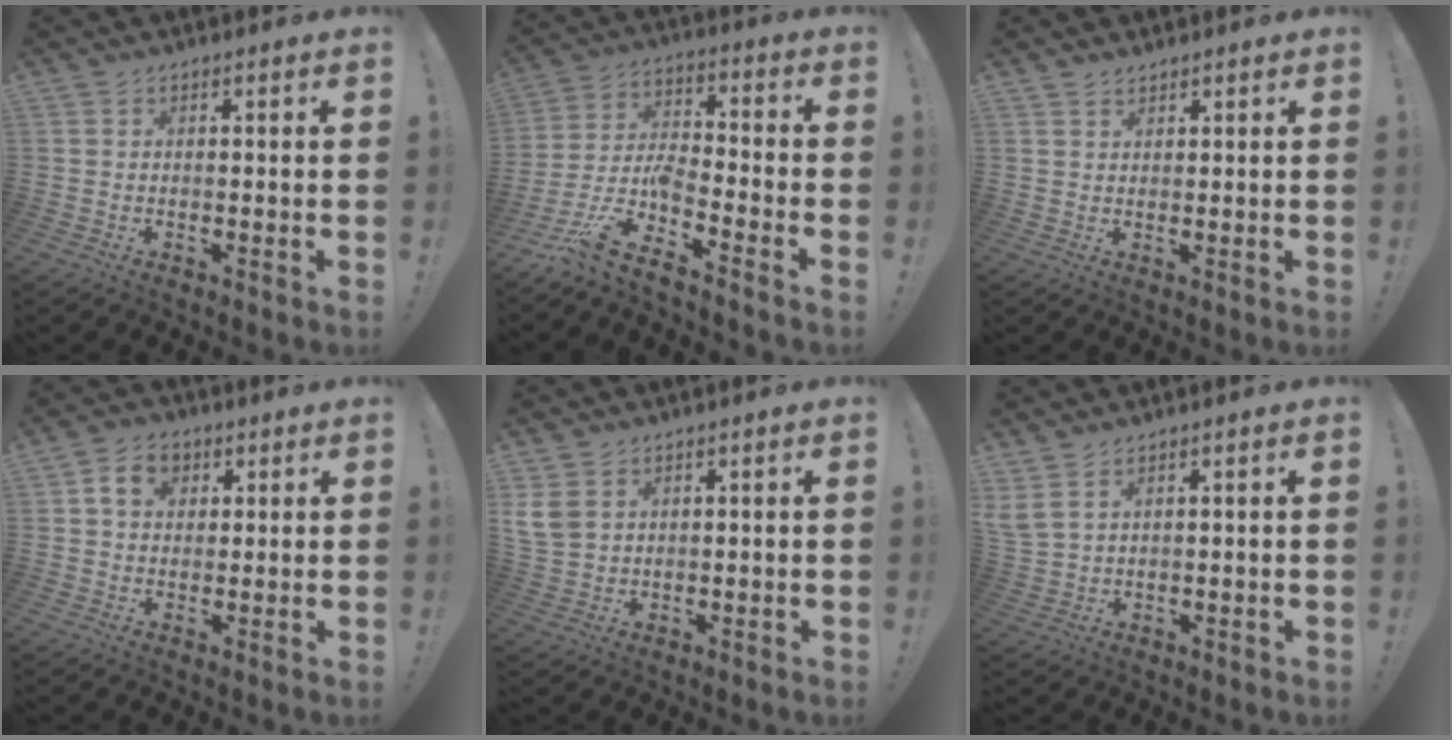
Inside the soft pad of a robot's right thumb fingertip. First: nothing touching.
{"total": 11.6, "force": [-8.9, 3.4, 6.8], "torque": [-0.141, 0.028, -0.160]}
{"total": 1.5, "force": [1.4, 0.7, 0.2], "torque": [-0.002, -0.007, 0.027]}
{"total": 7.1, "force": [2.6, 5.5, 3.6], "torque": [-0.059, 0.008, 0.050]}
{"total": 6.2, "force": [2.9, 4.4, 3.4], "torque": [-0.071, -0.010, 0.057]}
{"total": 4.4, "force": [3.0, 1.7, 2.8], "torque": [-0.070, -0.013, 0.059]}